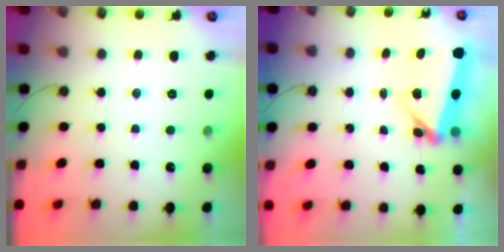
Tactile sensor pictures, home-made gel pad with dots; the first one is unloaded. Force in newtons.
{"total": 5.4, "press": 5.3, "slide": 0.8}